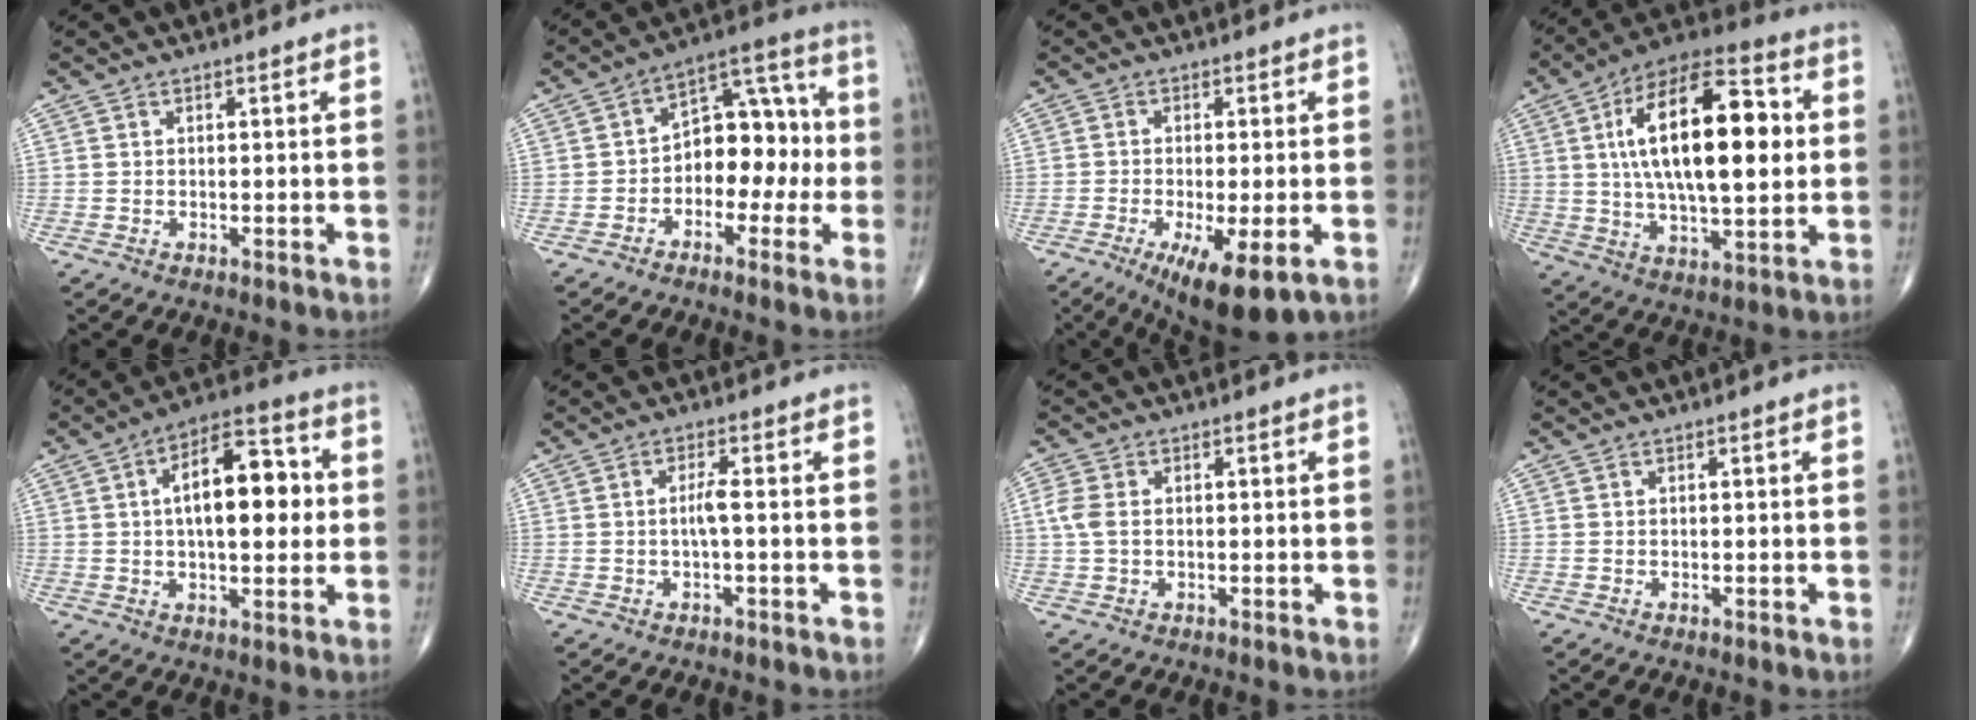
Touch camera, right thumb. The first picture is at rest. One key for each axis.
{"total": 12.0, "fx": -1.8, "fy": 7.9, "fz": 8.9, "tx": -0.085, "ty": 0.053, "tz": -0.041}
{"total": 11.0, "fx": -4.6, "fy": 3.0, "fz": 9.5, "tx": -0.156, "ty": -0.016, "tz": -0.068}
{"total": 23.5, "fx": 3.6, "fy": 10.0, "fz": 21.0, "tx": -0.336, "ty": 0.012, "tz": 0.051}
{"total": 15.2, "fx": 1.9, "fy": 7.1, "fz": 13.3, "tx": -0.182, "ty": 0.020, "tz": 0.024}
{"total": 2.2, "fx": -0.3, "fy": 0.1, "fz": 2.2, "tx": -0.048, "ty": 0.006, "tz": -0.006}
{"total": 3.4, "fx": 0.2, "fy": 2.2, "fz": 2.6, "tx": -0.071, "ty": 0.005, "tz": 0.000}
{"total": 0.0}